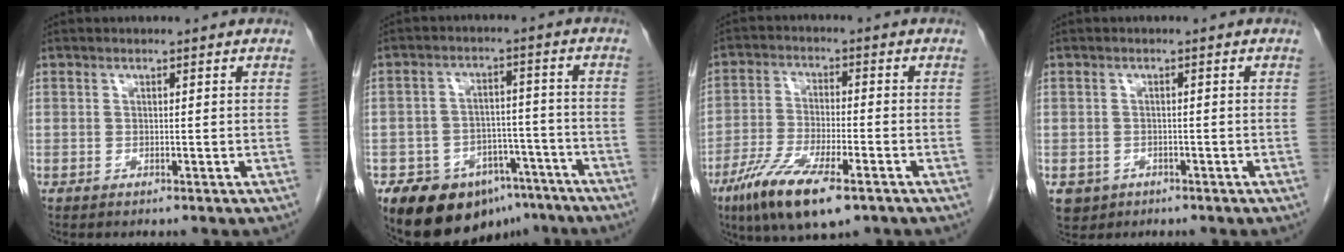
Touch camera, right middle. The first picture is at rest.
{"total": 13.4, "force": [-9.1, 7.9, 5.9], "torque": [-0.081, 0.028, -0.133]}
{"total": 11.7, "force": [-7.0, 2.6, 9.0], "torque": [-0.176, -0.025, -0.120]}
{"total": 3.9, "force": [-2.0, 3.2, 0.8], "torque": [-0.016, 0.000, -0.028]}